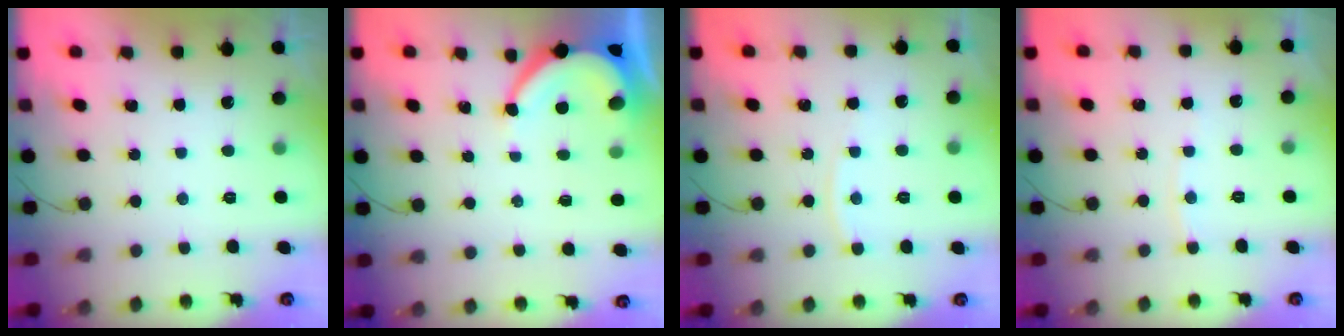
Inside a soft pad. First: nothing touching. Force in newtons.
{"total": 6.5, "press": 6.4, "slide": 0.9}
{"total": 3.6, "press": 3.6, "slide": 0.5}
{"total": 3.3, "press": 3.3, "slide": 0.3}